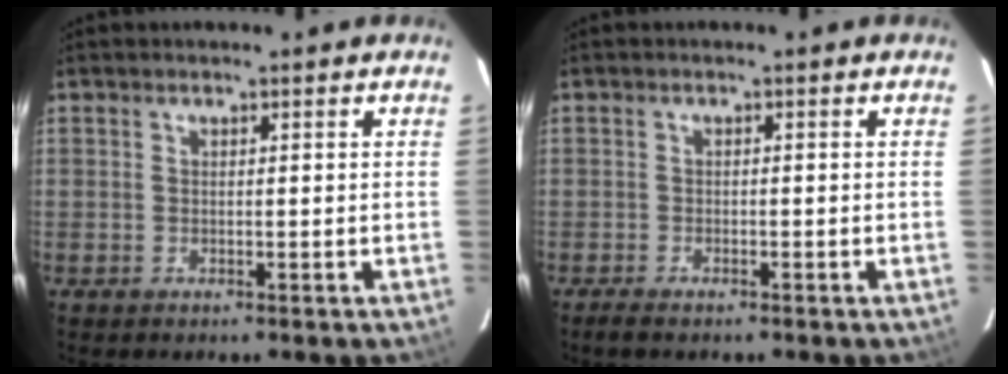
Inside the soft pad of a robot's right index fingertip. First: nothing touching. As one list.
[{"total": 2.7, "force": [-2.2, 0.7, 1.4], "torque": [-0.037, -0.007, -0.039]}]